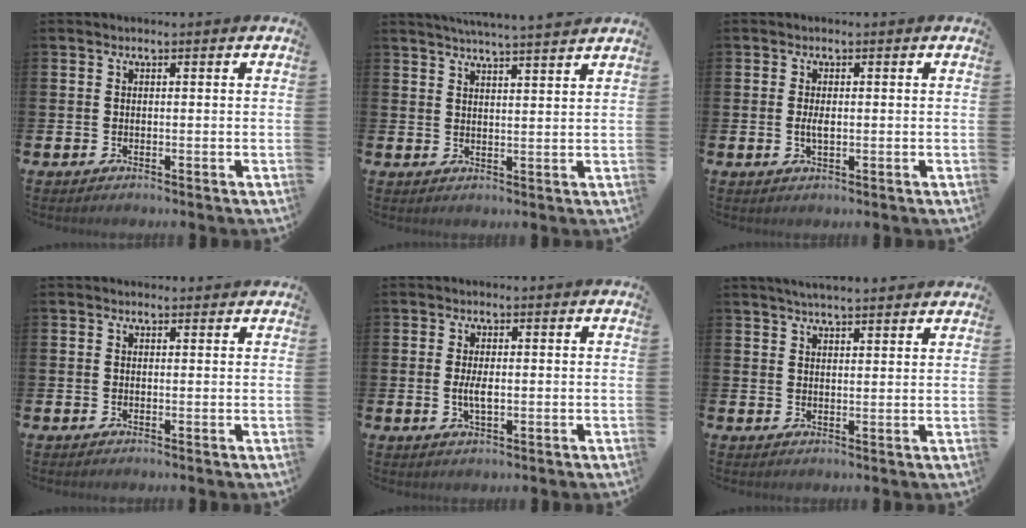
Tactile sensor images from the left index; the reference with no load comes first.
{"total": 4.7, "force": [4.6, -0.9, 0.7], "torque": [-0.023, -0.023, 0.082]}
{"total": 1.9, "force": [0.0, 0.8, 1.7], "torque": [-0.031, 0.001, -0.001]}
{"total": 0.6, "force": [0.5, 0.4, 0.1], "torque": [0.007, 0.002, 0.006]}
{"total": 2.8, "force": [0.0, 1.1, 2.5], "torque": [-0.046, 0.001, -0.002]}
{"total": 3.6, "force": [3.5, 0.0, 0.8], "torque": [-0.021, -0.012, 0.064]}